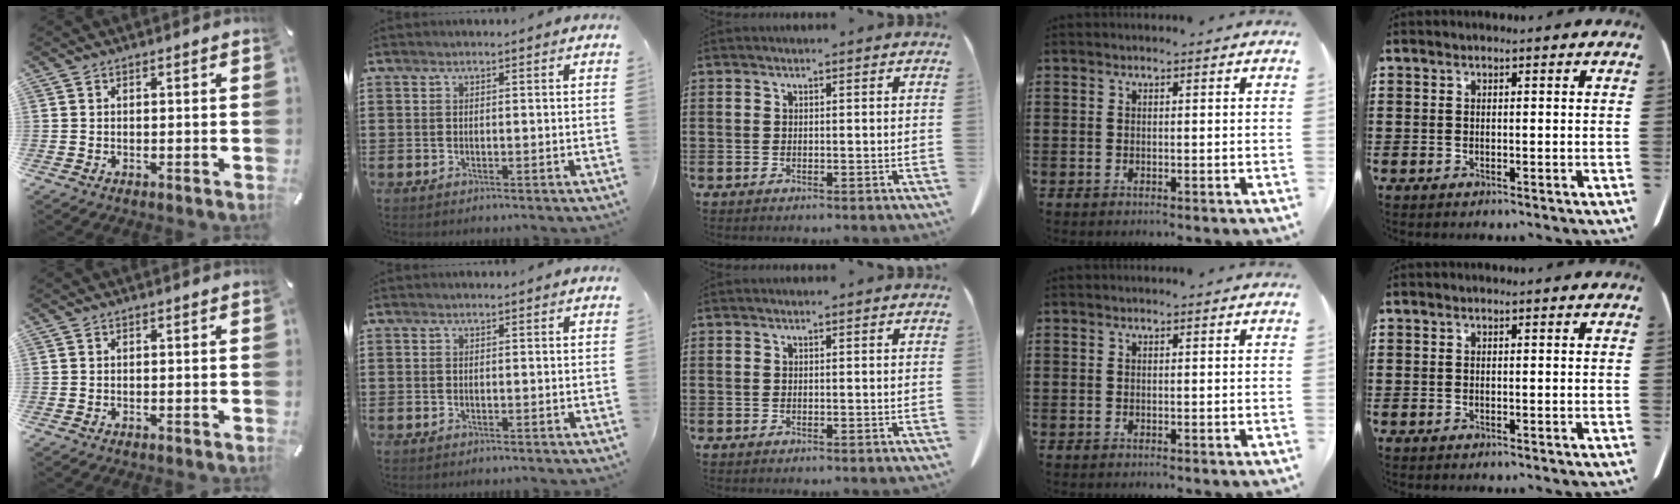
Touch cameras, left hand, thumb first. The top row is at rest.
{}